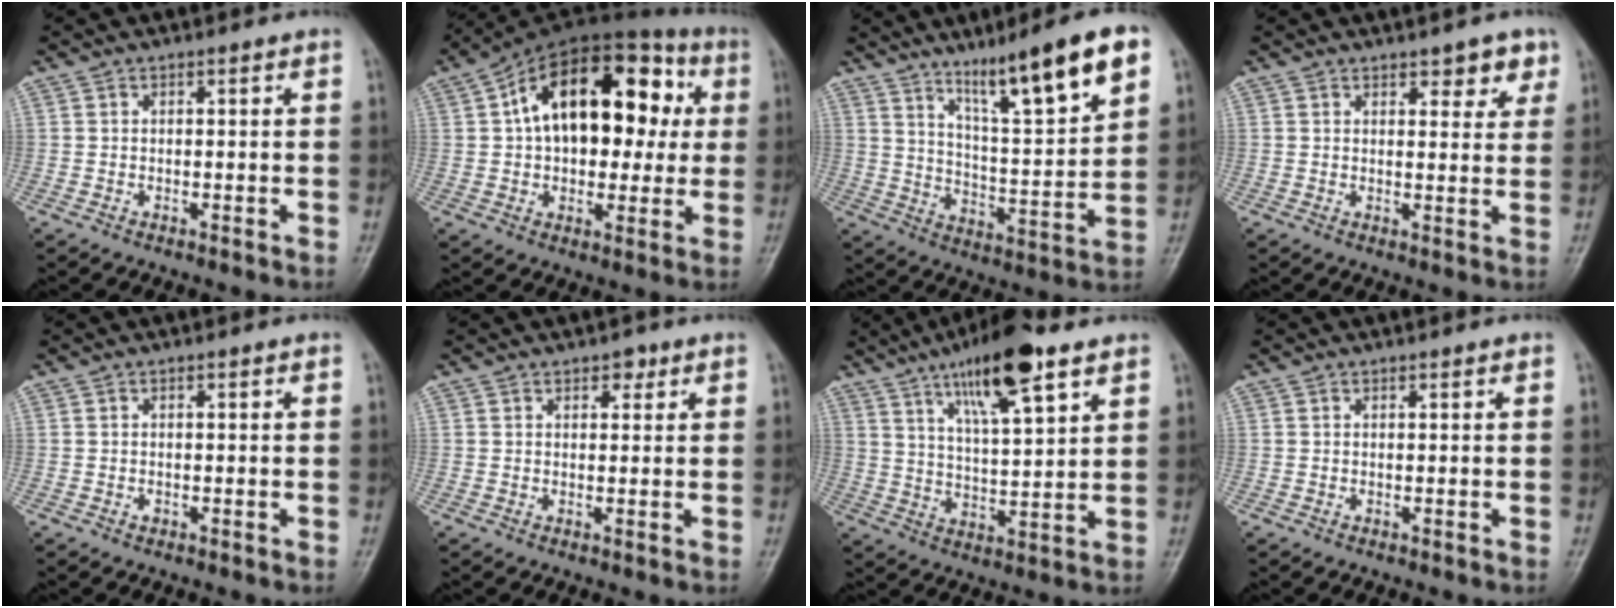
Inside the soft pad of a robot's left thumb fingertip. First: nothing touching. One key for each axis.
{"total": 22.4, "fx": 4.0, "fy": 13.3, "fz": 17.5, "tx": -0.231, "ty": 0.038, "tz": 0.052}
{"total": 17.0, "fx": 10.2, "fy": 2.5, "fz": 13.4, "tx": -0.196, "ty": -0.047, "tz": 0.171}
{"total": 4.5, "fx": 2.9, "fy": 2.3, "fz": 2.6, "tx": -0.003, "ty": -0.014, "tz": 0.034}
{"total": 0.7, "fx": -0.4, "fy": 0.5, "fz": 0.4, "tx": -0.005, "ty": 0.004, "tz": -0.005}
{"total": 2.1, "fx": 1.2, "fy": 1.3, "fz": 1.2, "tx": -0.003, "ty": -0.003, "tz": 0.013}
{"total": 15.0, "fx": 8.7, "fy": 3.7, "fz": 11.7, "tx": -0.182, "ty": -0.031, "tz": 0.148}
{"total": 0.0}